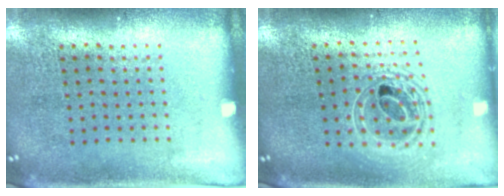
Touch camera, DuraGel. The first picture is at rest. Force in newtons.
{"total": 1.8, "press": 1.5, "slide": 1.0}